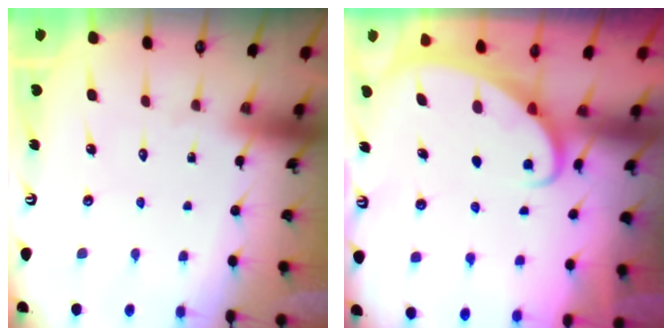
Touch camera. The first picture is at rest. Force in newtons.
{"total": 2.0, "press": 2.0, "slide": 0.2}